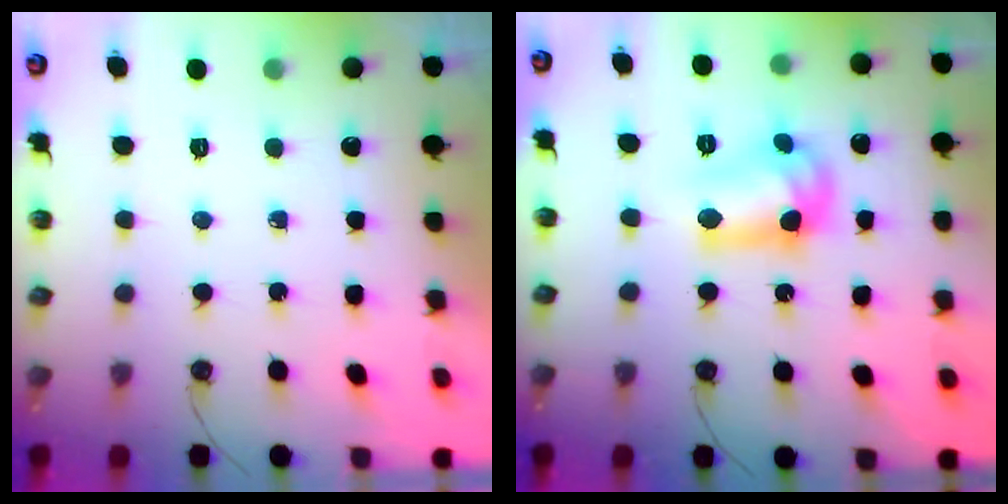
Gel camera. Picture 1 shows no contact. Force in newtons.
{"total": 11.7, "press": 11.7, "slide": 0.8}